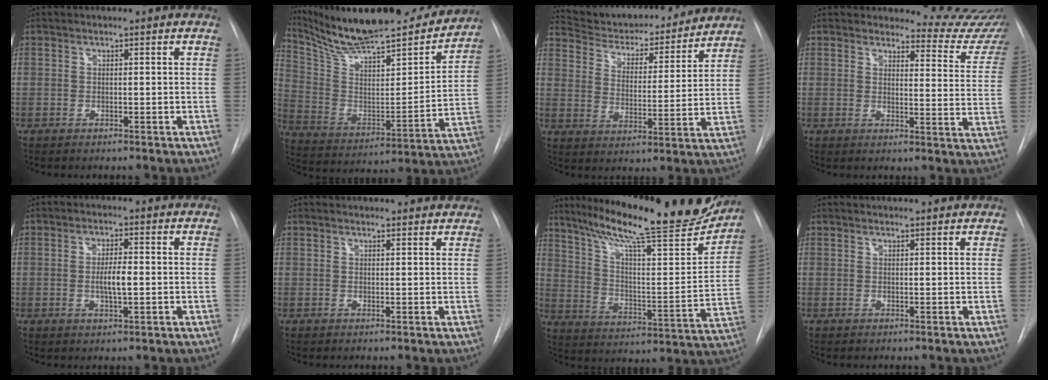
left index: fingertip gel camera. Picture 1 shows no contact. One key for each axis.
{"total": 26.2, "fx": 23.4, "fy": 4.0, "fz": 11.0, "tx": -0.194, "ty": -0.040, "tz": 0.353}
{"total": 17.9, "fx": 16.6, "fy": 4.0, "fz": 5.1, "tx": -0.073, "ty": -0.010, "tz": 0.241}
{"total": 10.5, "fx": 10.5, "fy": 1.1, "fz": 0.4, "tx": 0.023, "ty": -0.096, "tz": 0.089}
{"total": 3.7, "fx": -1.1, "fy": 0.5, "fz": 3.5, "tx": -0.064, "ty": -0.007, "tz": -0.015}
{"total": 6.1, "fx": 5.9, "fy": 1.2, "fz": 1.1, "tx": -0.002, "ty": 0.008, "tz": 0.049}
{"total": 24.6, "fx": 20.5, "fy": 2.7, "fz": 13.3, "tx": -0.216, "ty": -0.042, "tz": 0.292}
{"total": 2.5, "fx": 2.5, "fy": 0.3, "fz": 0.4, "tx": -0.009, "ty": 0.011, "tz": 0.025}